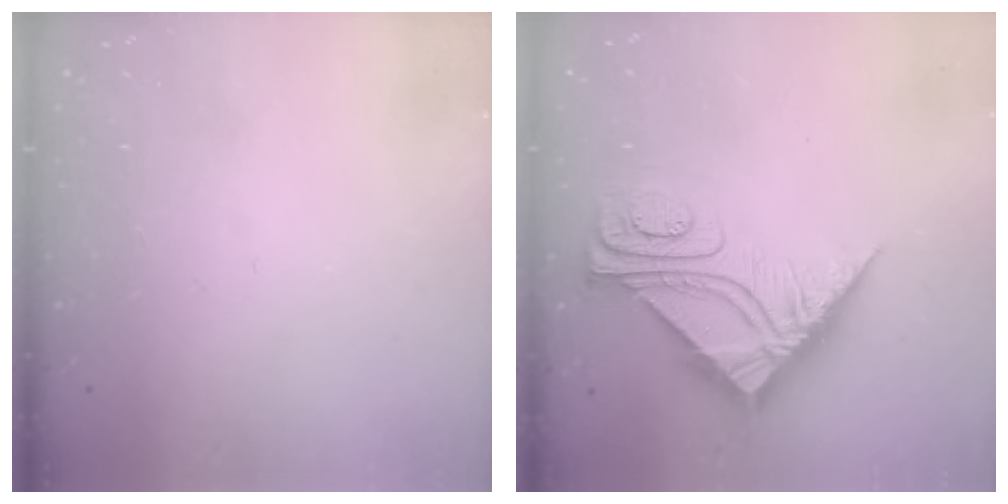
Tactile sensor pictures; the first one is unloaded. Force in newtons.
{"total": 10.0, "press": 9.9, "slide": 0.9}